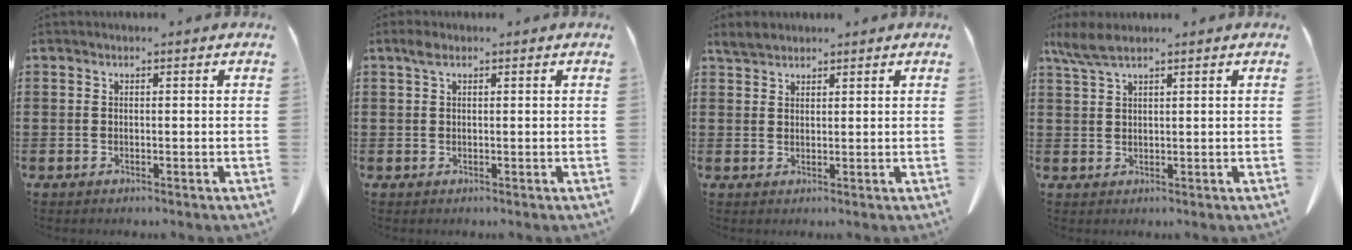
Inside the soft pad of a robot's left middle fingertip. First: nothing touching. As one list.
[{"total": 1.5, "force": [0.6, 0.6, 1.2], "torque": [-0.027, 0.003, 0.012]}, {"total": 2.5, "force": [2.3, 0.7, 0.8], "torque": [-0.022, 0.004, 0.046]}, {"total": 4.0, "force": [2.8, 0.6, 2.8], "torque": [-0.069, -0.002, 0.052]}]